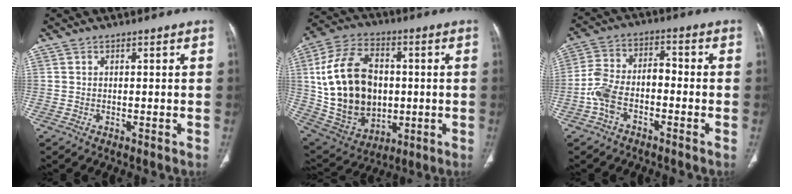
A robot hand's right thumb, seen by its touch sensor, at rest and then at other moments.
{"total": 22.7, "force": [1.3, 16.1, 15.9], "torque": [-0.284, 0.006, 0.044]}
{"total": 8.8, "force": [-3.2, 5.0, 6.5], "torque": [-0.129, 0.045, -0.067]}